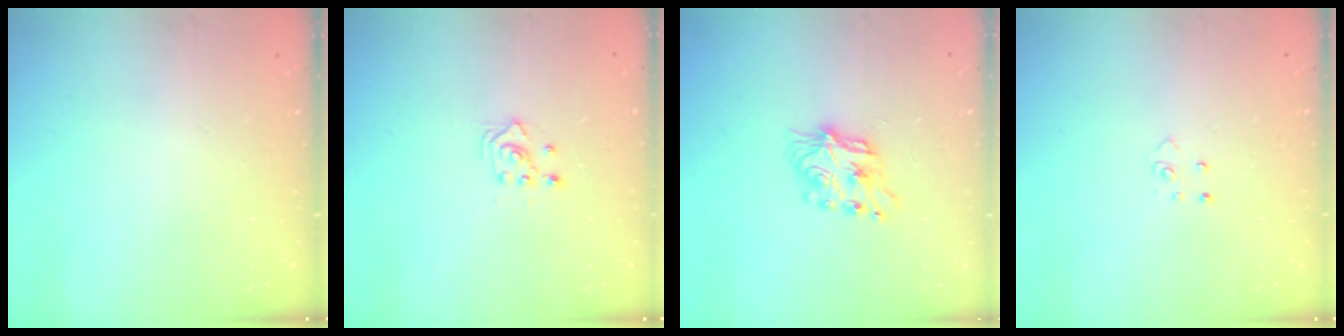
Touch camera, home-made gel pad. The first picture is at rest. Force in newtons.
{"total": 2.6, "press": 2.4, "slide": 1.0}
{"total": 8.1, "press": 8.1, "slide": 0.5}
{"total": 2.6, "press": 2.6, "slide": 0.3}